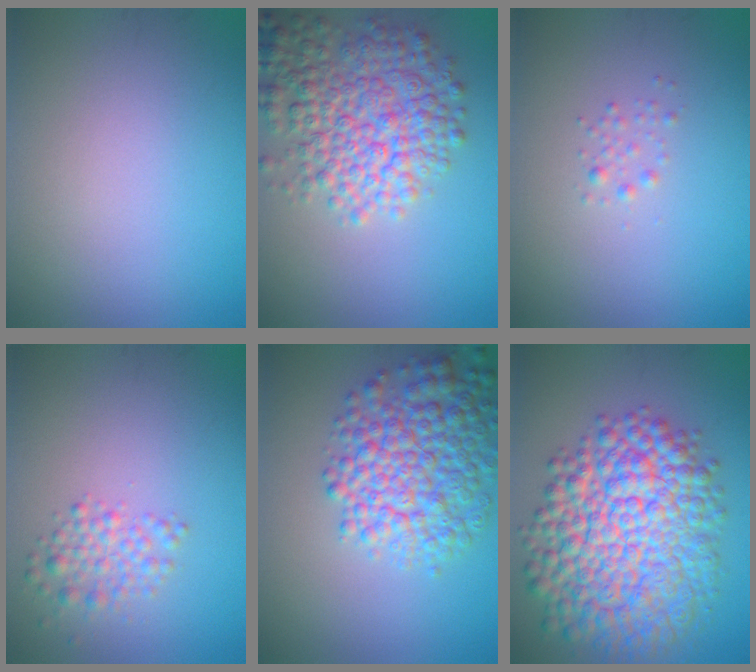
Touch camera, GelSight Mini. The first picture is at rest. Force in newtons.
{"total": 7.3, "press": 7.3, "slide": 0.3}
{"total": 0.8, "press": 0.8, "slide": 0.1}
{"total": 2.3, "press": 2.3, "slide": 0.1}
{"total": 7.1, "press": 7.1, "slide": 0.2}
{"total": 12.5, "press": 12.4, "slide": 0.3}